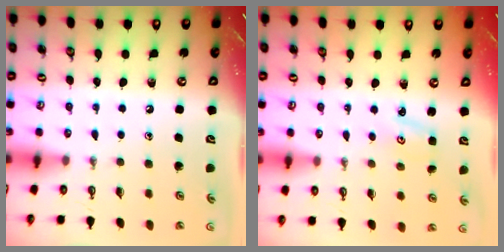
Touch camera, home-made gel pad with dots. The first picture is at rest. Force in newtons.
{"total": 2.2, "press": 2.2, "slide": 0.3}